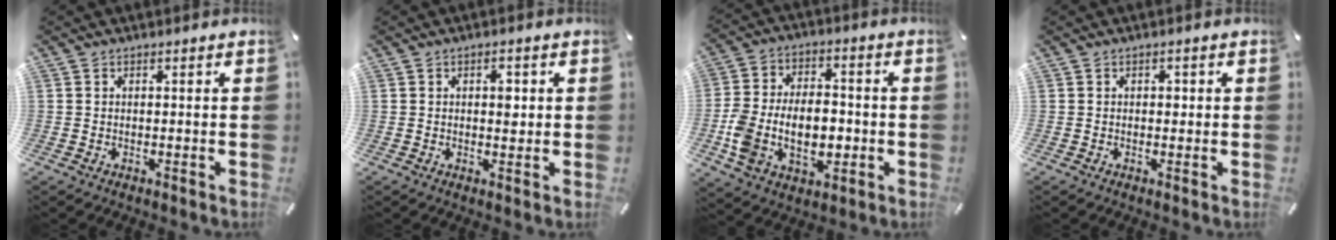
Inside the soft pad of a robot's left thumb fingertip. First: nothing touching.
{"total": 3.3, "force": [0.5, 2.0, 2.6], "torque": [-0.021, -0.006, 0.001]}
{"total": 15.1, "force": [-2.9, 10.5, 10.5], "torque": [-0.222, 0.014, -0.050]}
{"total": 1.3, "force": [0.1, 1.1, 0.8], "torque": [-0.008, 0.003, -0.002]}